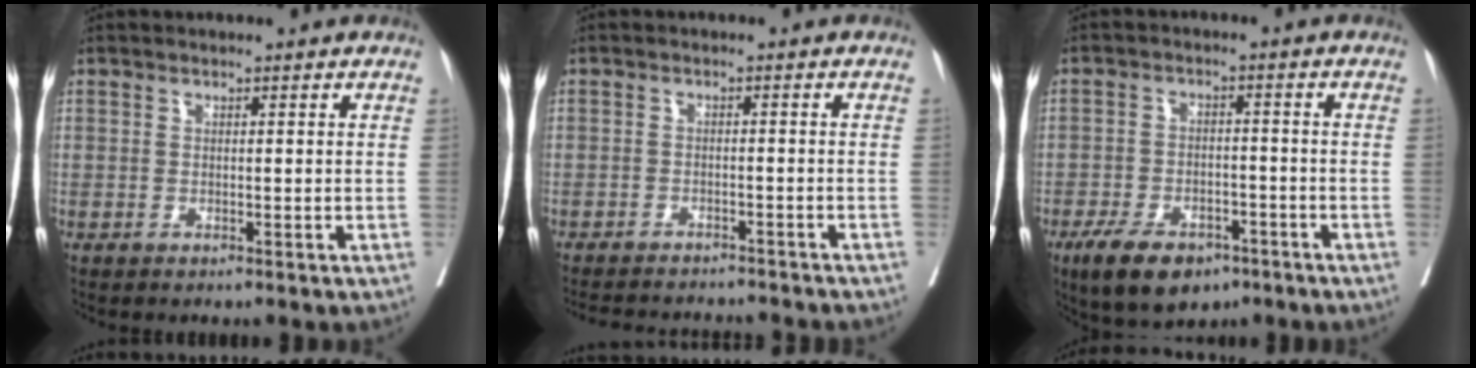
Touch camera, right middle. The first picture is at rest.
{"total": 11.9, "force": [-11.2, 2.0, 3.6], "torque": [-0.054, -0.004, -0.138]}
{"total": 10.0, "force": [-6.7, 4.9, 5.6], "torque": [-0.092, -0.003, -0.108]}